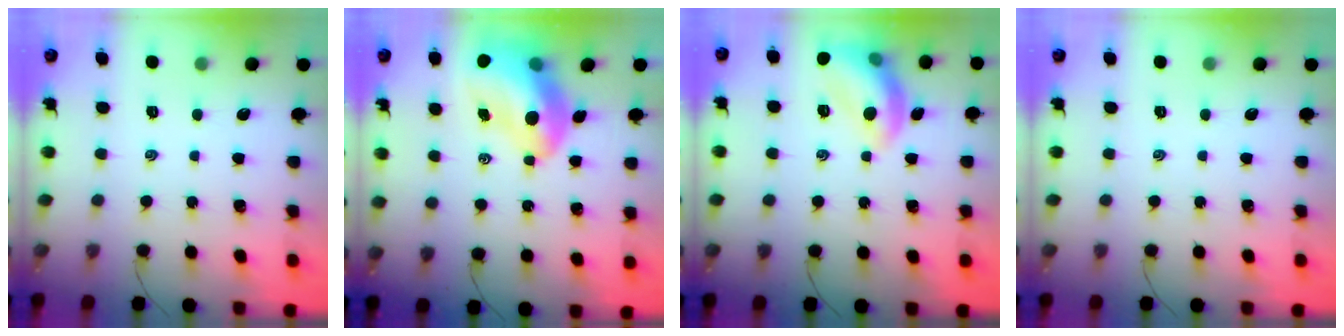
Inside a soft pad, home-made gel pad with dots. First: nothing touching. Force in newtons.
{"total": 14.2, "press": 13.6, "slide": 4.1}
{"total": 12.6, "press": 12.6, "slide": 0.9}
{"total": 0.0}